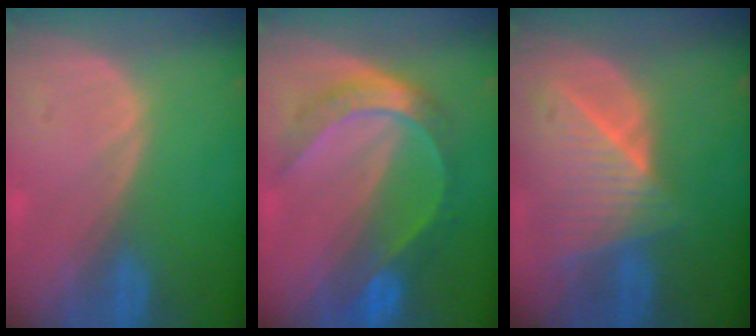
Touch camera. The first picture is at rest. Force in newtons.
{"total": 7.4, "press": 7.3, "slide": 0.6}
{"total": 9.0, "press": 8.0, "slide": 4.0}